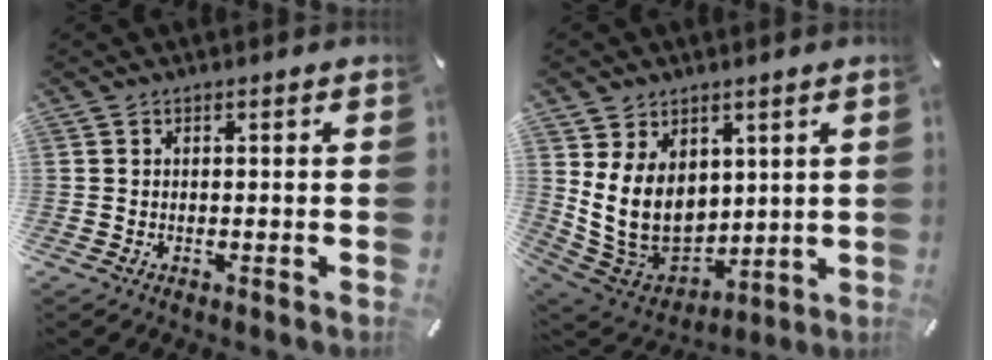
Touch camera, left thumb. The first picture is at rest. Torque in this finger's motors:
{"motor_torque": [2.66, 2.35, 1.47, -1.30, 0.71]}